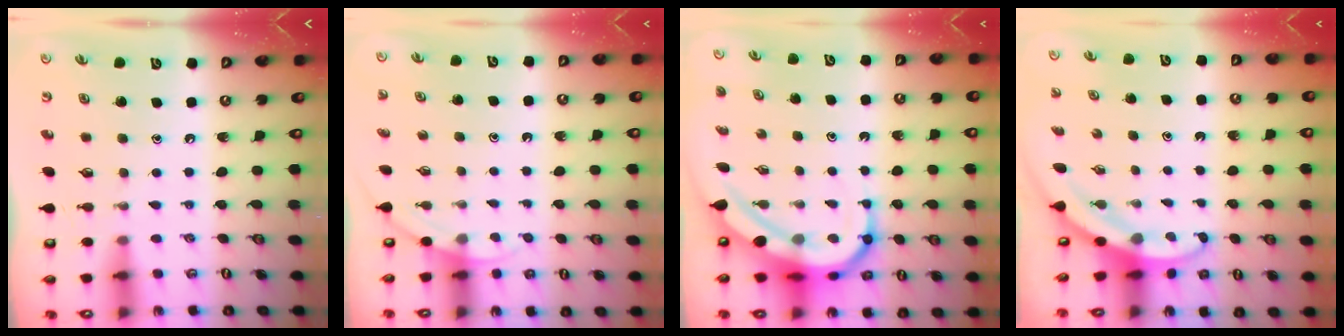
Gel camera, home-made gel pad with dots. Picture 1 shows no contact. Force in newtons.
{"total": 2.5, "press": 2.5, "slide": 0.1}
{"total": 12.0, "press": 11.9, "slide": 1.3}
{"total": 3.4, "press": 3.4, "slide": 0.2}